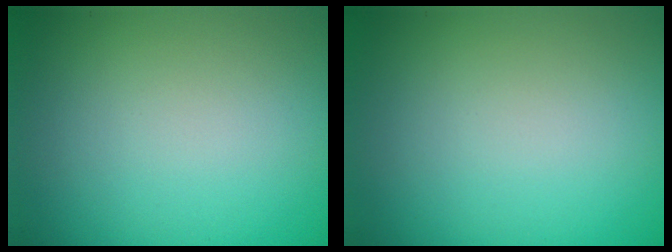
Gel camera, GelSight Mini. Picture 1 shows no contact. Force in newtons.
{"total": 0.0}